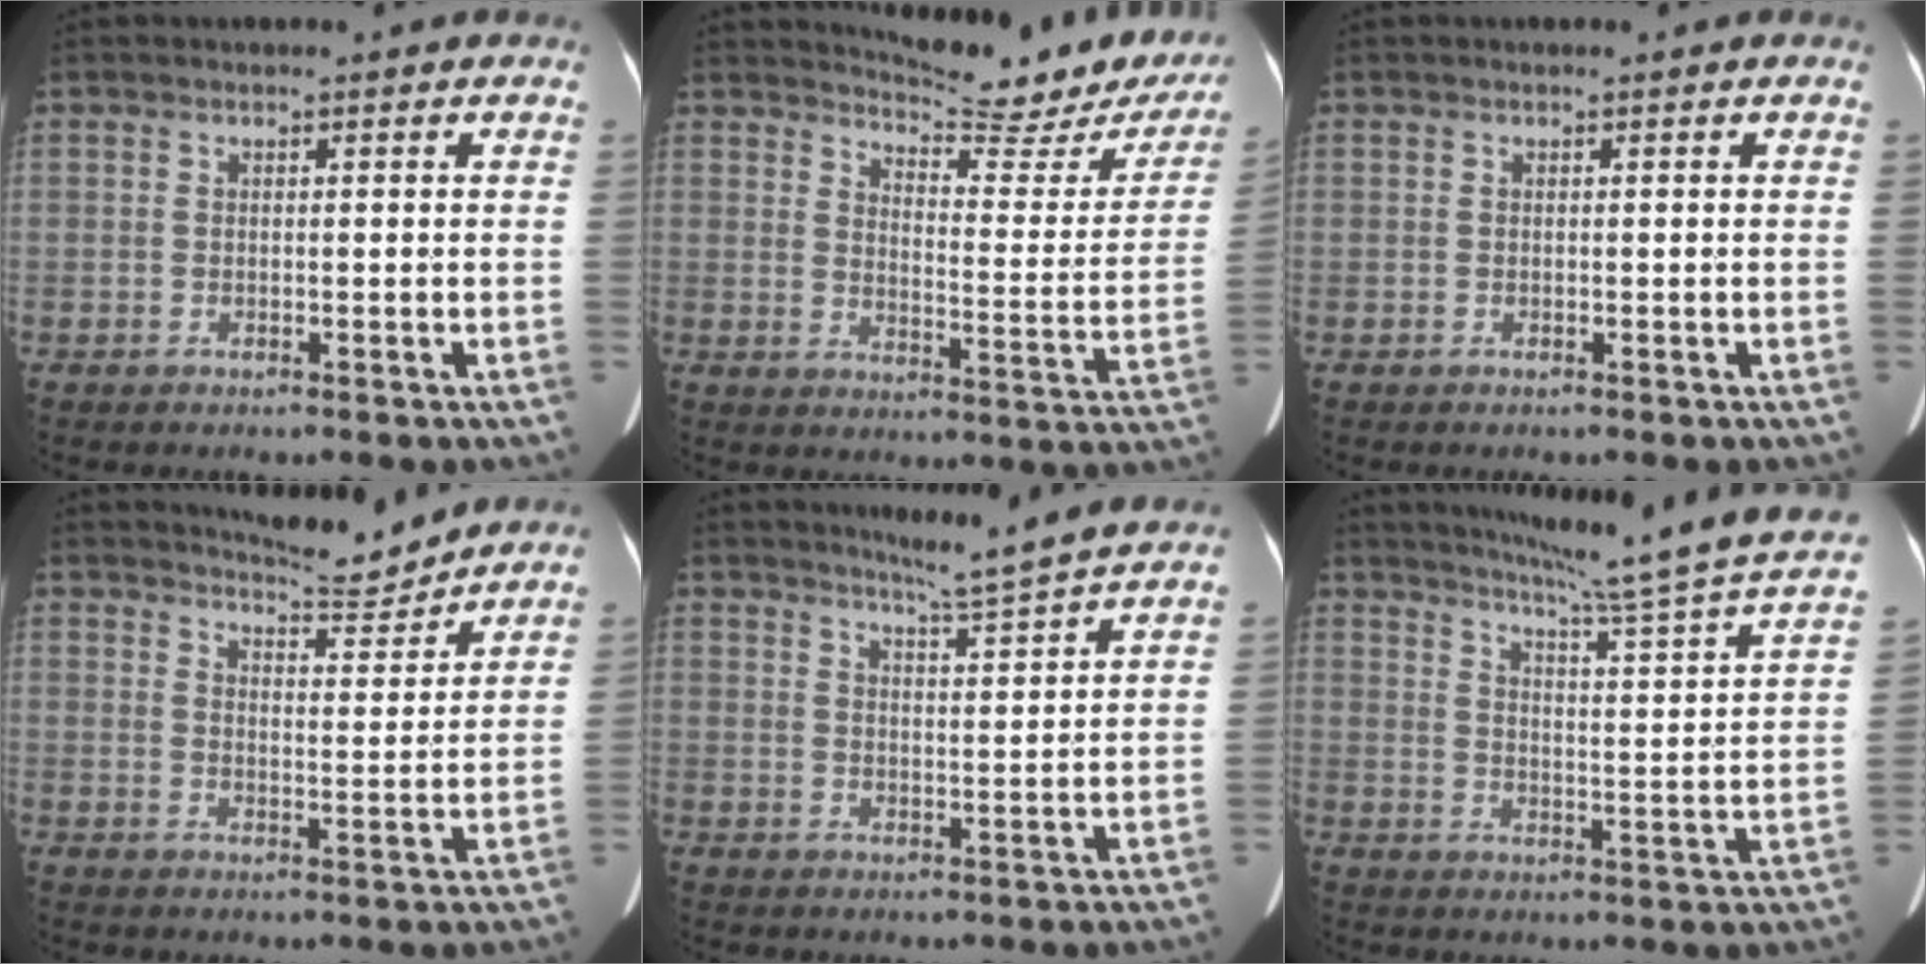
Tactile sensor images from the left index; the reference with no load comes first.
{"total": 17.5, "force": [16.3, 3.4, 5.6], "torque": [-0.064, -0.059, 0.184]}
{"total": 0.0}
{"total": 6.4, "force": [6.3, -0.1, 0.7], "torque": [-0.020, -0.015, 0.094]}
{"total": 5.8, "force": [5.1, -1.8, 1.9], "torque": [-0.037, -0.016, 0.081]}
{"total": 22.1, "force": [19.0, -1.4, 11.3], "torque": [-0.169, -0.054, 0.239]}